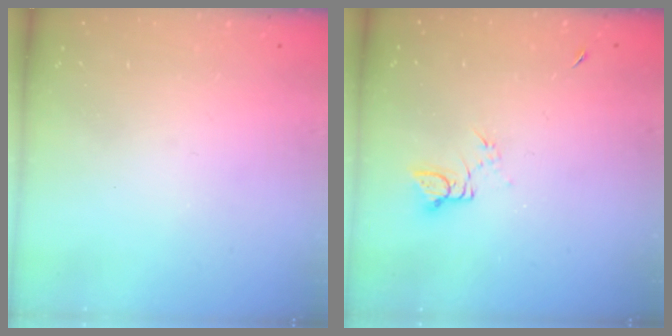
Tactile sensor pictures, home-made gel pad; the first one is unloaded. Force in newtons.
{"total": 3.7, "press": 3.7, "slide": 0.3}